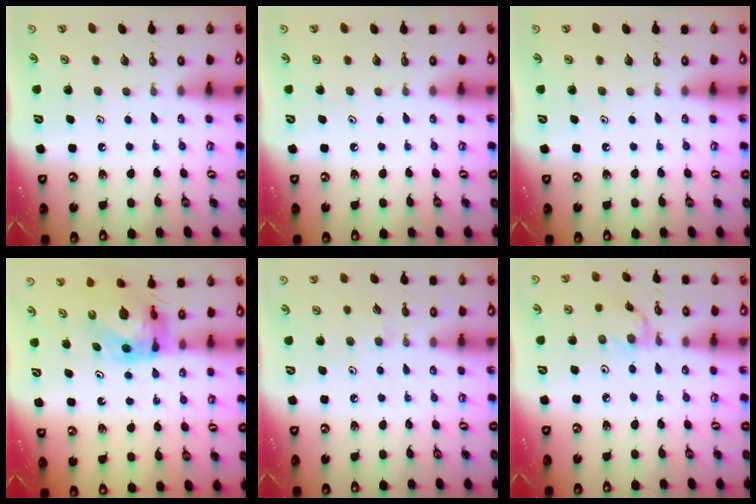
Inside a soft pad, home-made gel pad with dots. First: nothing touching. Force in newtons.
{"total": 0.0}
{"total": 0.0}
{"total": 6.3, "press": 6.3, "slide": 0.5}
{"total": 4.7, "press": 4.6, "slide": 0.7}
{"total": 2.4, "press": 2.4, "slide": 0.1}